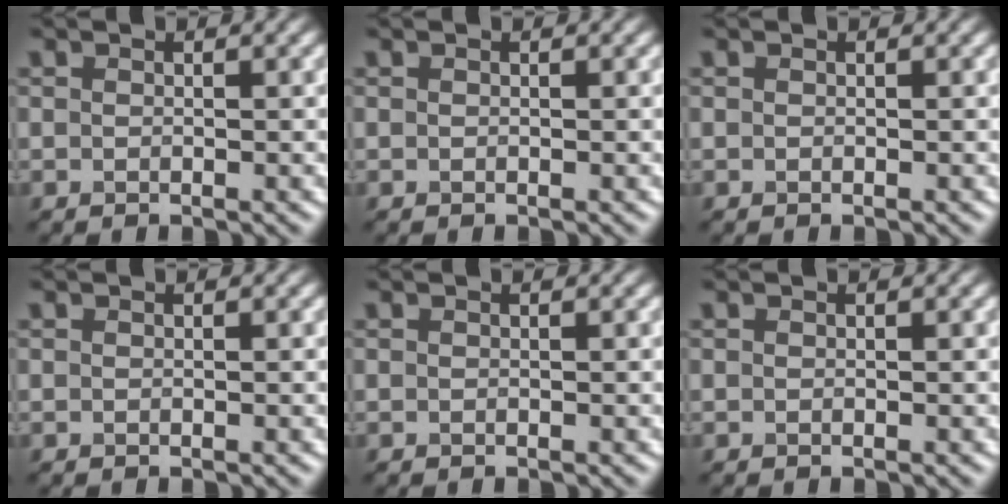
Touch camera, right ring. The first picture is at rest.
{"total": 0.0}
{"total": 0.0}
{"total": 0.0}
{"total": 0.0}
{"total": 0.0}